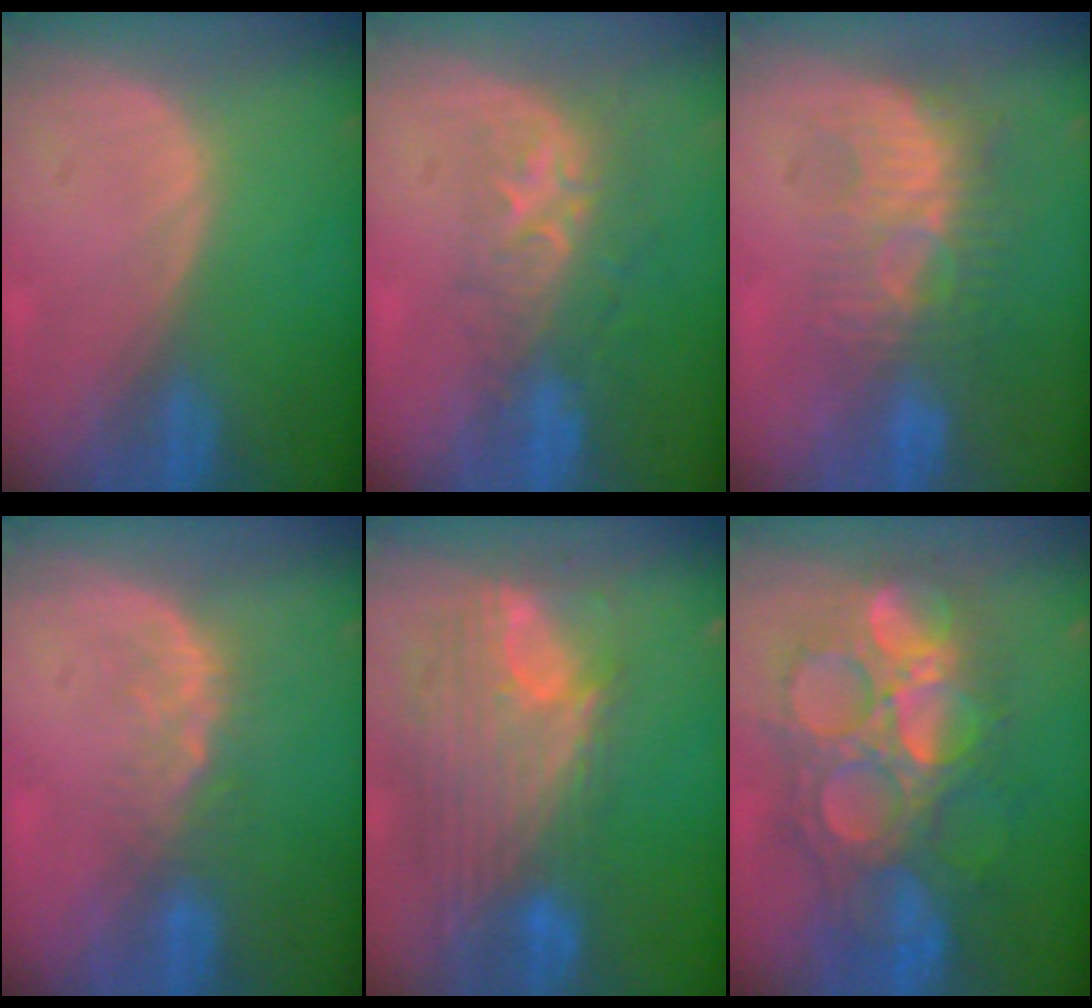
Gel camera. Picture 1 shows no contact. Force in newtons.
{"total": 8.9, "press": 7.2, "slide": 5.2}
{"total": 8.7, "press": 8.0, "slide": 3.4}
{"total": 4.1, "press": 3.5, "slide": 2.1}
{"total": 12.1, "press": 10.2, "slide": 6.4}
{"total": 13.2, "press": 13.1, "slide": 1.7}